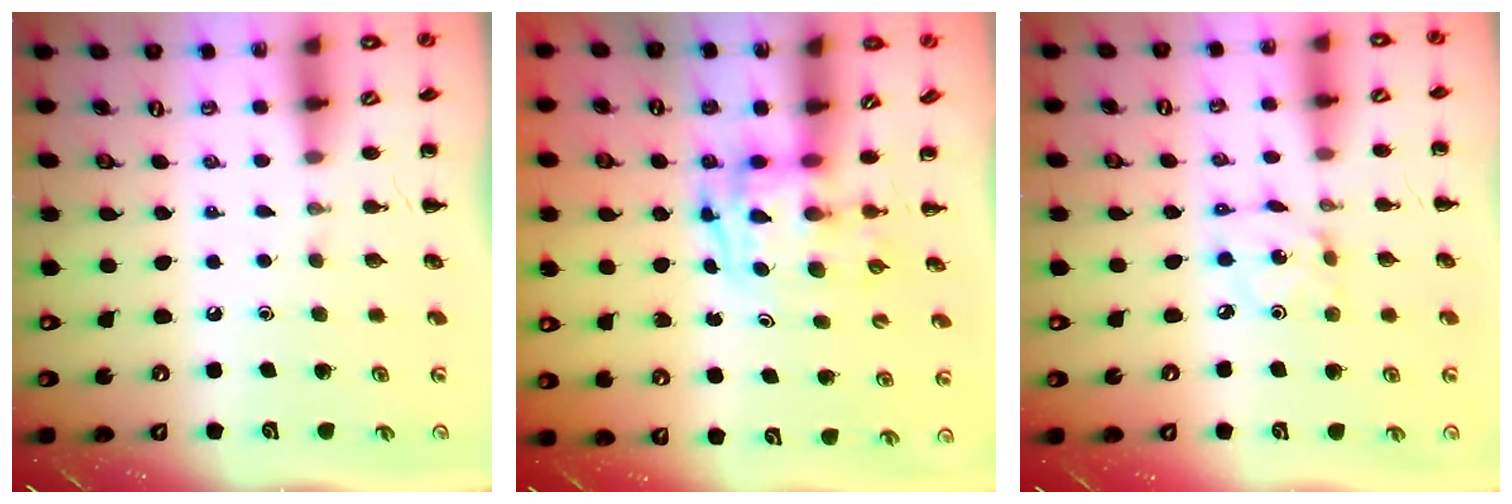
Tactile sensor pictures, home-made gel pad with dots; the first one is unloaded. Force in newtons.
{"total": 3.3, "press": 3.3, "slide": 0.5}
{"total": 2.4, "press": 2.4, "slide": 0.4}